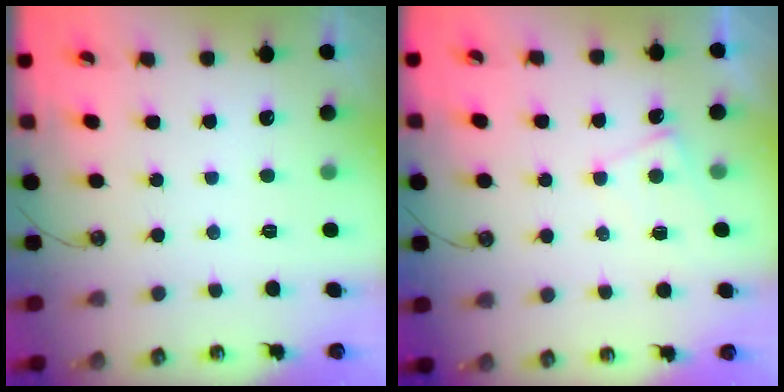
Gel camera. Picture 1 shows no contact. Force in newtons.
{"total": 2.6, "press": 2.6, "slide": 0.3}